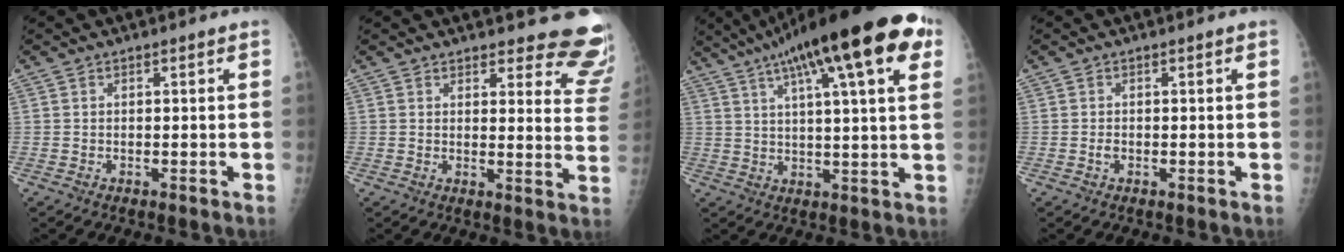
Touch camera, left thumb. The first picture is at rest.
{"total": 13.1, "force": [12.2, 3.4, 3.2], "torque": [0.015, -0.104, 0.108]}
{"total": 24.1, "force": [12.1, 5.4, 20.2], "torque": [-0.306, 0.009, 0.177]}
{"total": 0.7, "force": [-0.2, 0.4, 0.6], "torque": [-0.008, 0.002, -0.002]}